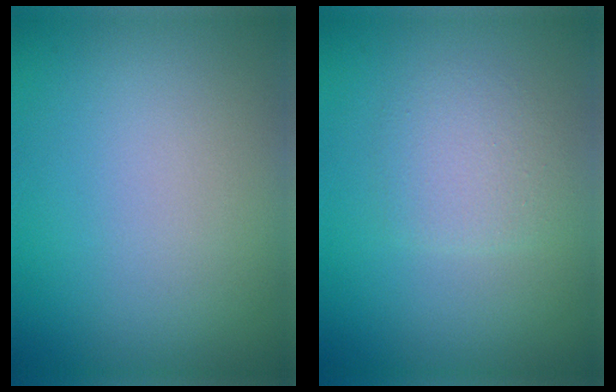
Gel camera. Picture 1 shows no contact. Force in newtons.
{"total": 2.3, "press": 2.3, "slide": 0.1}